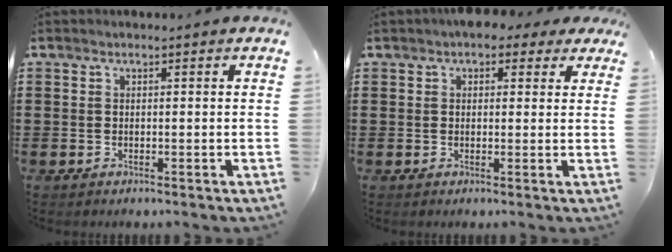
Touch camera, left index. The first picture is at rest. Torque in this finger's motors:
{"motor_torque": [2.14, 0.00, 0.97, 0.12]}